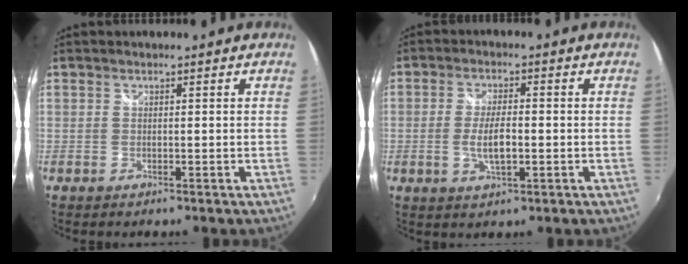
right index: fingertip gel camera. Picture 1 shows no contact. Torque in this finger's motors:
{"motor_torque": [0.14, 0.02, 0.12, 0.03]}